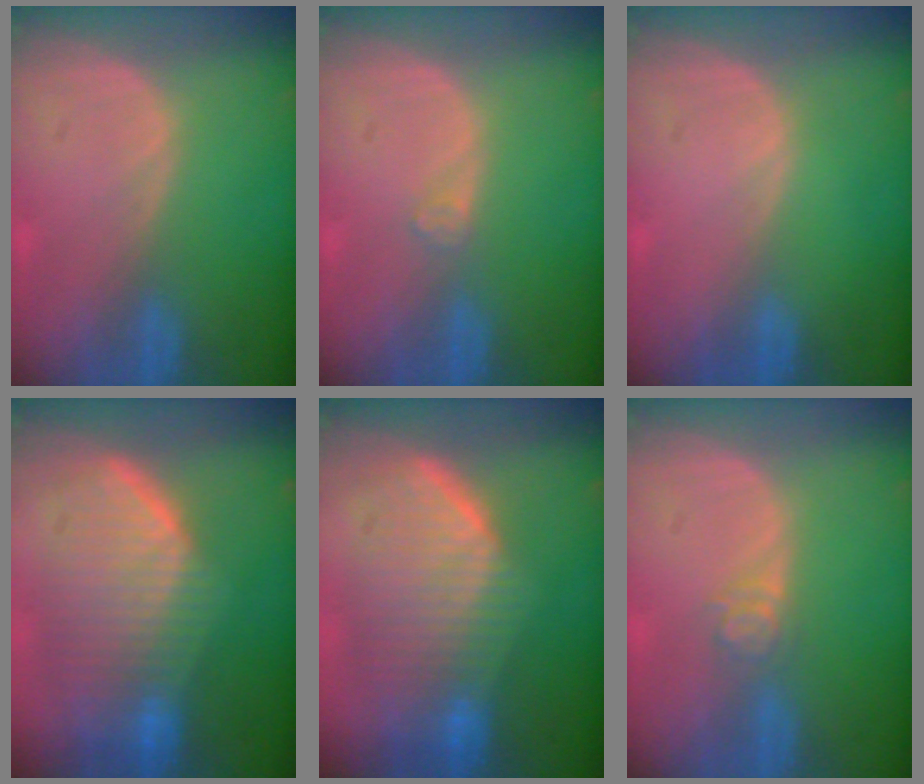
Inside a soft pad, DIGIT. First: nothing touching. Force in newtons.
{"total": 1.1, "press": 1.0, "slide": 0.2}
{"total": 0.0}
{"total": 10.1, "press": 9.0, "slide": 4.6}
{"total": 10.0, "press": 9.0, "slide": 4.4}
{"total": 3.0, "press": 2.5, "slide": 1.7}